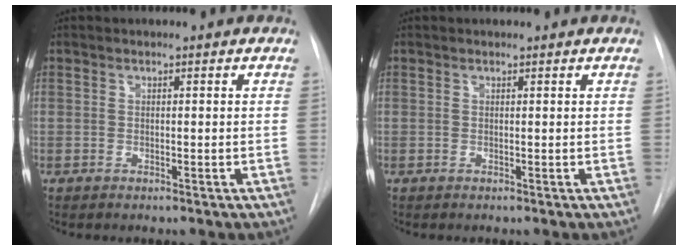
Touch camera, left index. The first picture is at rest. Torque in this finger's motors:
{"motor_torque": [0.19, -0.14, -0.01, -0.01]}